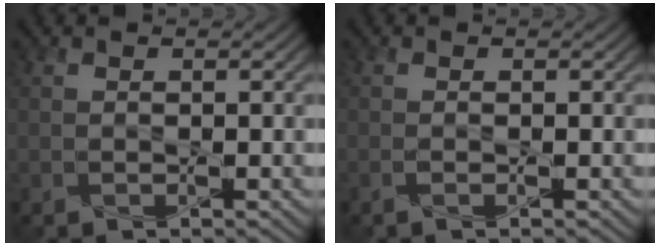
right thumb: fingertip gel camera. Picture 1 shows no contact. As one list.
[{"total": 0.6, "force": [-0.3, 0.1, 0.6], "torque": [-0.013, -0.002, -0.007]}]